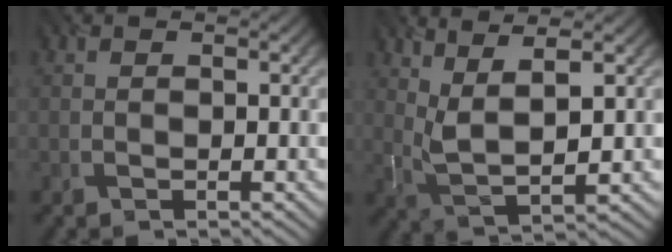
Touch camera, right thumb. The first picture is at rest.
{"total": 4.7, "force": [2.8, 1.0, 3.6], "torque": [-0.091, -0.003, 0.063]}